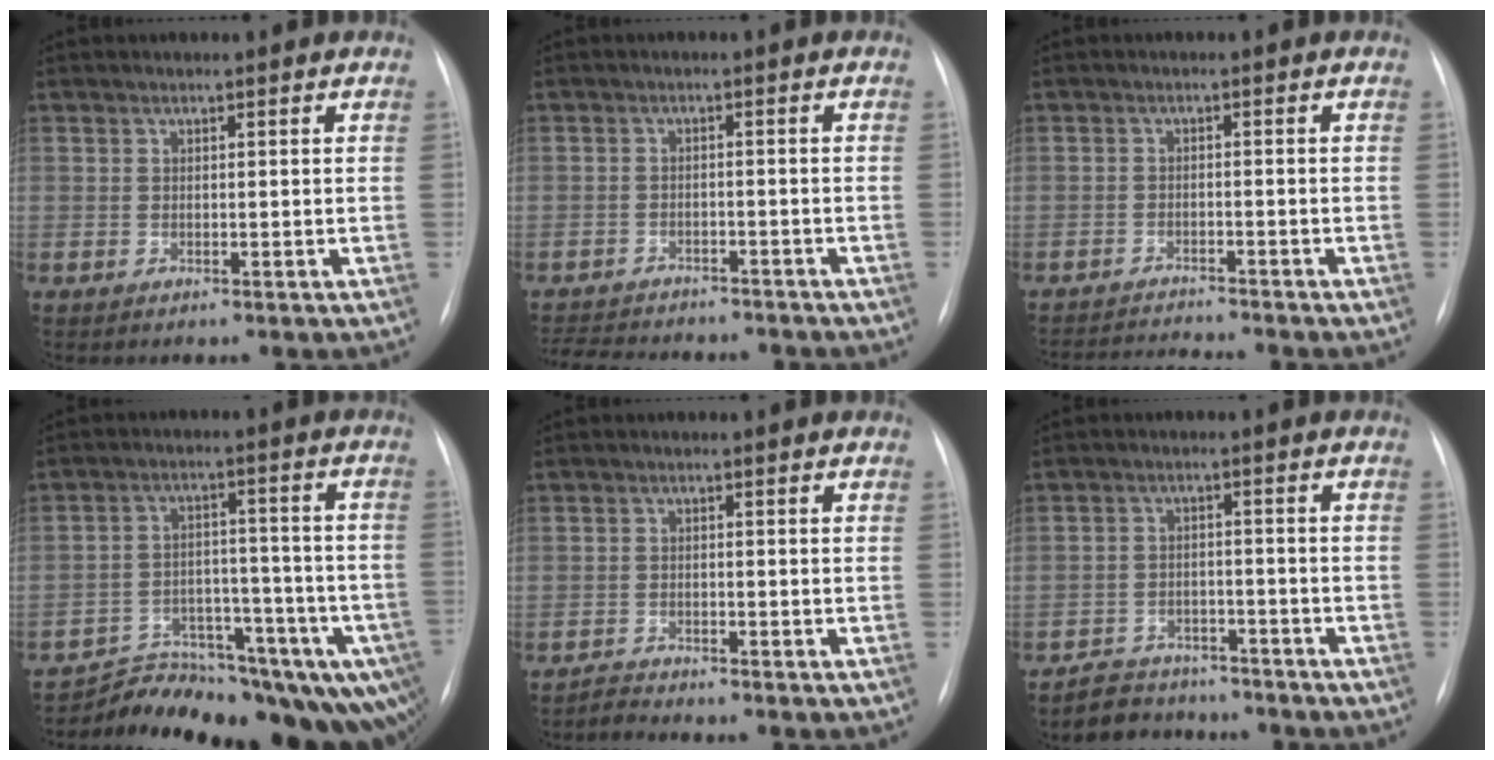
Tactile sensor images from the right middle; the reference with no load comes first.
{"total": 12.8, "force": [-11.4, 3.8, 4.3], "torque": [-0.092, 0.000, -0.148]}
{"total": 7.7, "force": [-7.4, -0.5, 1.9], "torque": [-0.030, -0.011, -0.116]}
{"total": 19.4, "force": [-16.6, 6.5, 7.7], "torque": [-0.053, 0.037, -0.218]}
{"total": 1.5, "force": [-1.5, -0.1, -0.5], "torque": [0.007, -0.011, -0.025]}
{"total": 7.4, "force": [-6.4, 3.7, 1.1], "torque": [-0.016, 0.006, -0.092]}